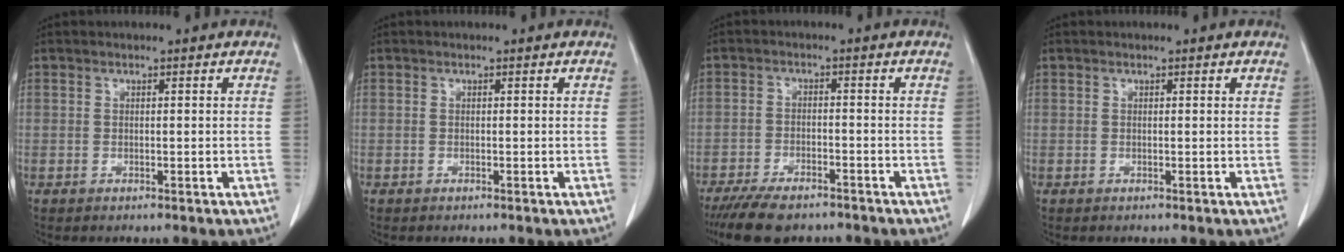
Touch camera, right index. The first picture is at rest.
{"total": 0.0}
{"total": 8.5, "force": [-6.8, 2.8, 4.3], "torque": [-0.070, -0.012, -0.110]}
{"total": 0.0}